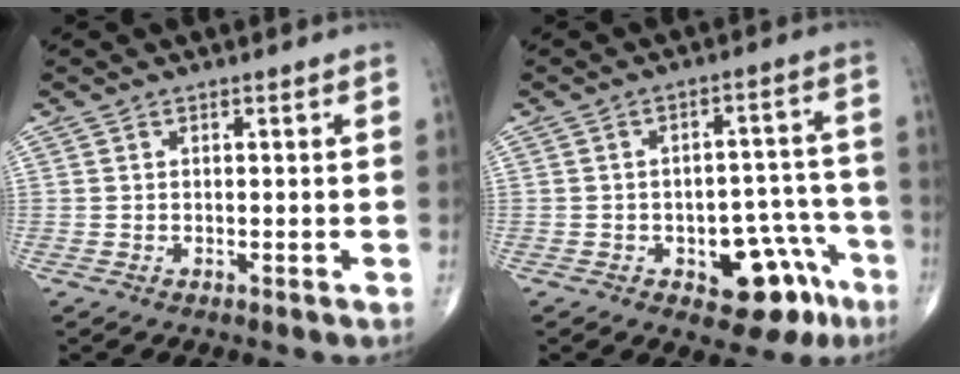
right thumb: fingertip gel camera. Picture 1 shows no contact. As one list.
[{"total": 12.1, "force": [-5.9, 6.4, 8.3], "torque": [-0.059, 0.054, -0.069]}]